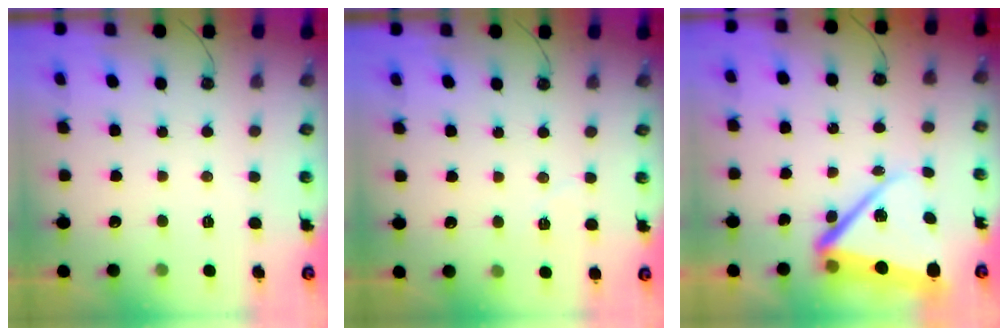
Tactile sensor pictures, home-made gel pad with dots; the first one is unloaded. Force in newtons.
{"total": 3.9, "press": 3.7, "slide": 1.3}
{"total": 13.5, "press": 13.4, "slide": 1.5}